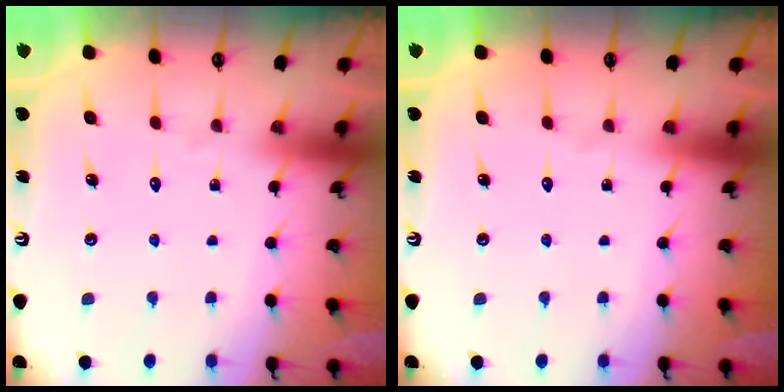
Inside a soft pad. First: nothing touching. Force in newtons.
{"total": 0.0}